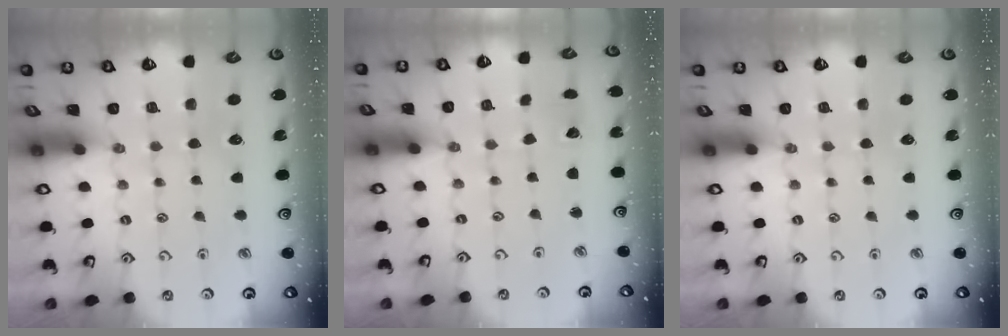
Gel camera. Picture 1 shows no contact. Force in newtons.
{"total": 2.8, "press": 2.8, "slide": 0.1}
{"total": 0.0}